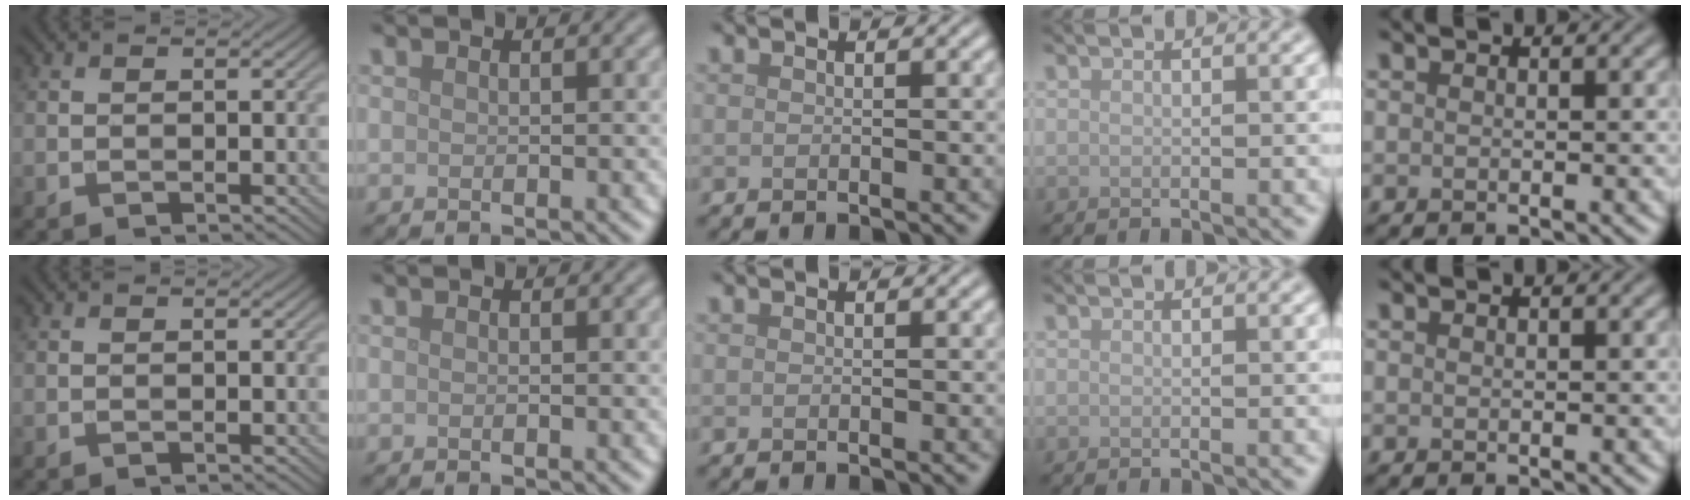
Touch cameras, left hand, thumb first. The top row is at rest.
{}